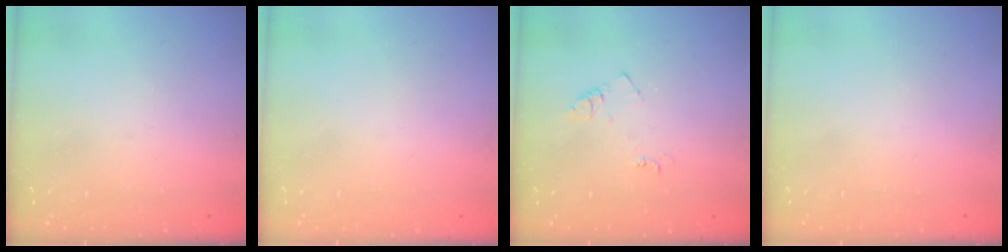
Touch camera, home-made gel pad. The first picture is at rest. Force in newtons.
{"total": 1.6, "press": 1.6, "slide": 0.1}
{"total": 5.5, "press": 5.5, "slide": 0.6}
{"total": 1.8, "press": 1.8, "slide": 0.1}